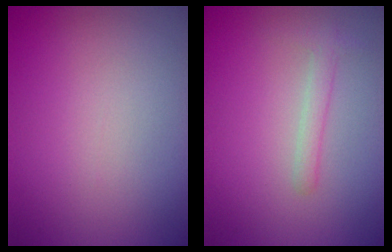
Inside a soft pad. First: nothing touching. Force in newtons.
{"total": 1.4, "press": 1.4, "slide": 0.0}